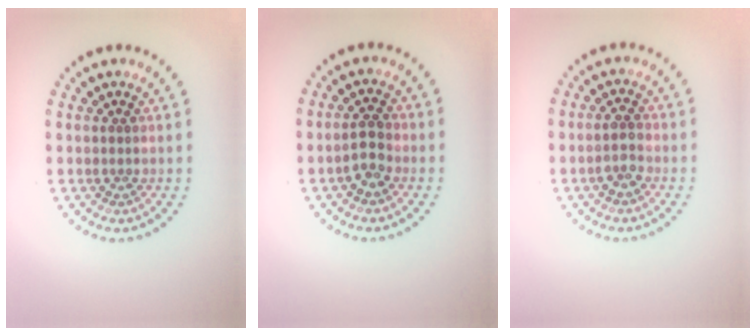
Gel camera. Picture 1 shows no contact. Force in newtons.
{"total": 2.2, "press": 2.2, "slide": 0.5}
{"total": 1.8, "press": 1.8, "slide": 0.2}